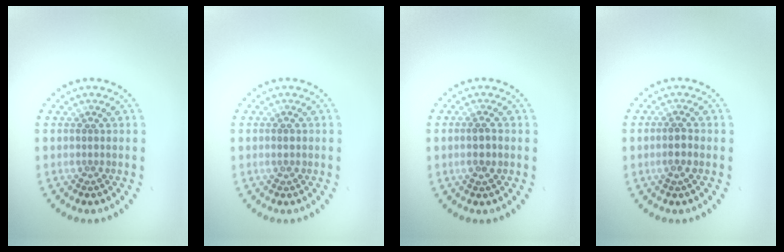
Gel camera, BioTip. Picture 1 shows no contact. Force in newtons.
{"total": 1.0, "press": 1.0, "slide": 0.2}
{"total": 1.2, "press": 1.1, "slide": 0.5}
{"total": 1.0, "press": 0.9, "slide": 0.4}